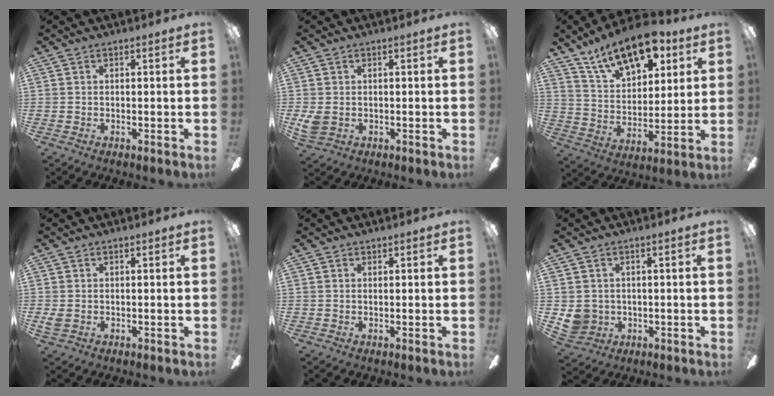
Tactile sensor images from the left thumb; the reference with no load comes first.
{"total": 3.2, "force": [0.0, 2.3, 2.2], "torque": [-0.054, 0.000, -0.001]}
{"total": 16.7, "force": [11.2, 8.2, 9.4], "torque": [-0.148, -0.051, 0.197]}
{"total": 1.7, "force": [-0.2, 1.1, 1.3], "torque": [-0.031, 0.001, -0.006]}
{"total": 0.0}
{"total": 4.8, "force": [0.6, 4.6, 1.4], "torque": [-0.042, 0.003, 0.012]}